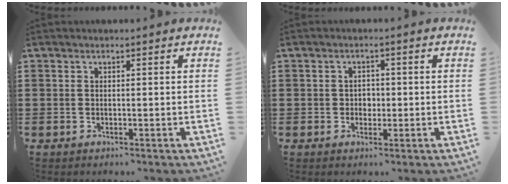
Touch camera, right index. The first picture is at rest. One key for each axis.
{"total": 1.6, "fx": -0.1, "fy": 1.4, "fz": 0.9, "tx": -0.018, "ty": 0.007, "tz": -0.004}